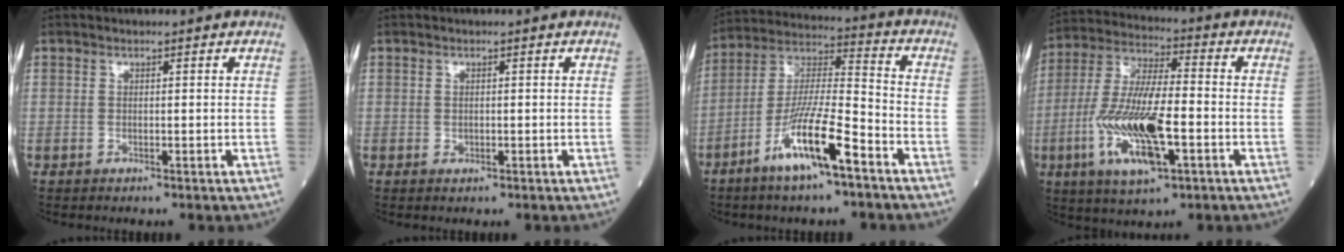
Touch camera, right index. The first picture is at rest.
{"total": 0.8, "force": [-0.1, 0.5, 0.6], "torque": [-0.011, -0.002, 0.000]}
{"total": 13.5, "force": [-7.3, 1.5, 11.3], "torque": [-0.219, -0.010, -0.139]}
{"total": 16.4, "force": [-4.7, 3.9, 15.2], "torque": [-0.316, -0.011, -0.083]}